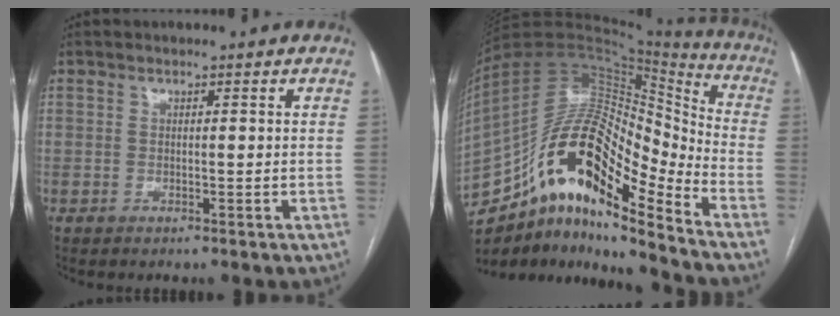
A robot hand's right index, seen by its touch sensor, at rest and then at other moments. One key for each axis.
{"total": 22.5, "fx": -13.2, "fy": 6.3, "fz": 17.1, "tx": -0.323, "ty": 0.038, "tz": -0.226}